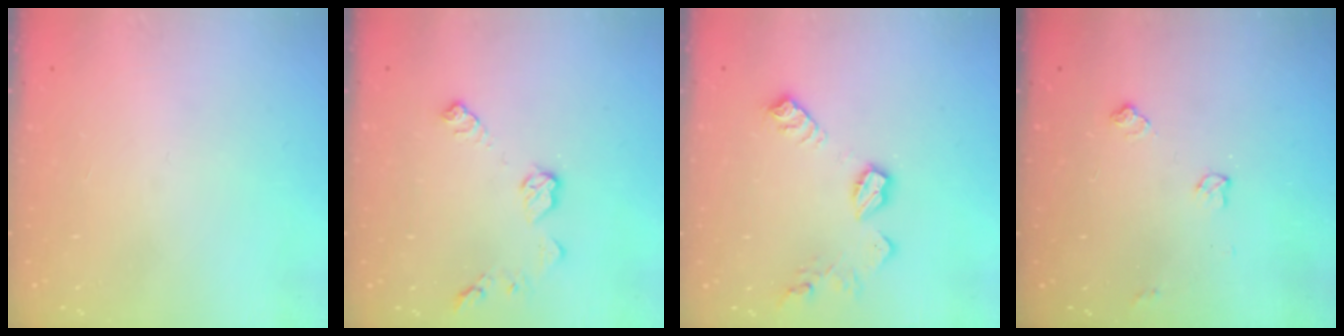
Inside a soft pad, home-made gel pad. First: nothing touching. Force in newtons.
{"total": 8.7, "press": 8.7, "slide": 0.3}
{"total": 10.7, "press": 10.7, "slide": 0.6}
{"total": 8.4, "press": 8.4, "slide": 0.8}